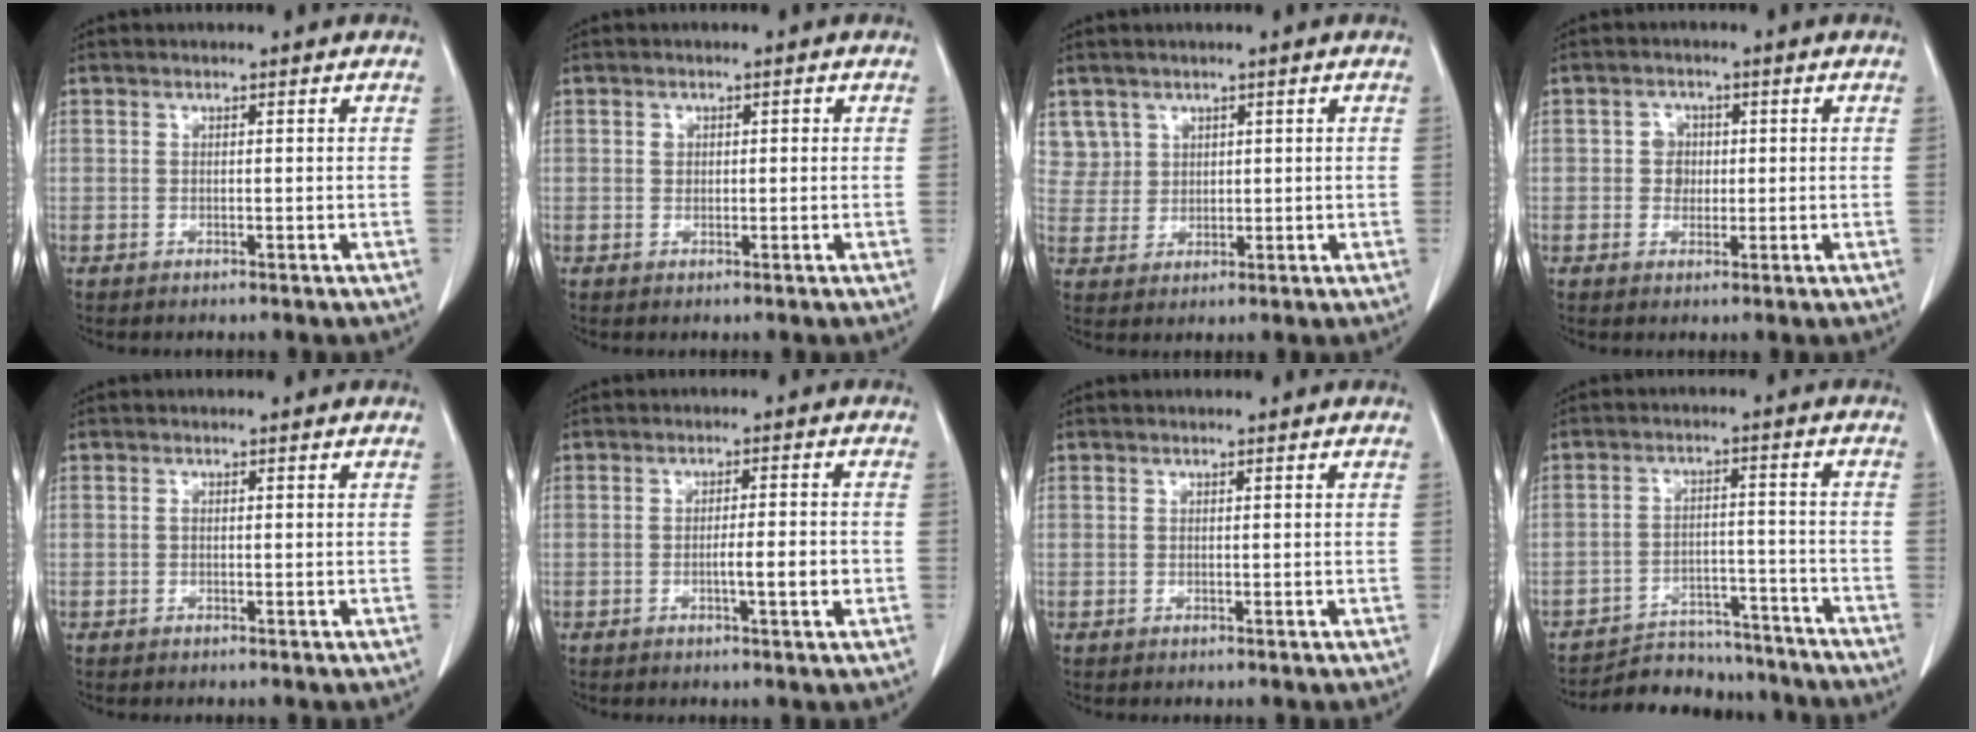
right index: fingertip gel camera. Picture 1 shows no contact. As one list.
[{"total": 1.7, "force": [0.2, 1.5, 0.9], "torque": [-0.020, 0.012, 0.007]}, {"total": 6.0, "force": [3.1, 5.2, 0.0], "torque": [0.005, 0.016, 0.070]}, {"total": 3.2, "force": [0.1, 2.9, 1.4], "torque": [-0.020, 0.013, 0.005]}, {"total": 0.6, "force": [0.0, 0.4, 0.4], "torque": [-0.010, 0.002, -0.001]}, {"total": 4.5, "force": [-1.1, 0.7, 4.3], "torque": [-0.073, 0.000, -0.013]}, {"total": 0.0}, {"total": 14.5, "force": [-13.5, 4.5, 2.6], "torque": [-0.038, 0.021, -0.190]}]